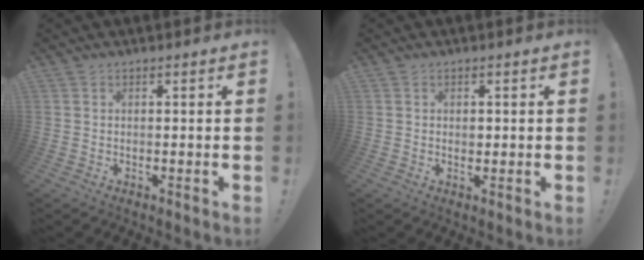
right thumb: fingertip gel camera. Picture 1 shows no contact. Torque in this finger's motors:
{"motor_torque": [-0.24, 0.14, -0.11, 0.05, 0.00]}